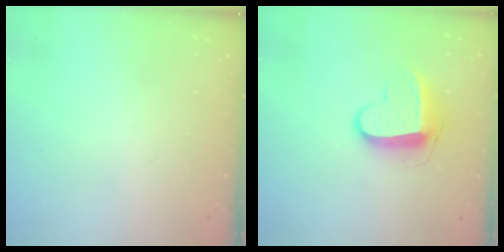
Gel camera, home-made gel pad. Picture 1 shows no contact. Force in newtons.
{"total": 10.1, "press": 10.1, "slide": 0.5}